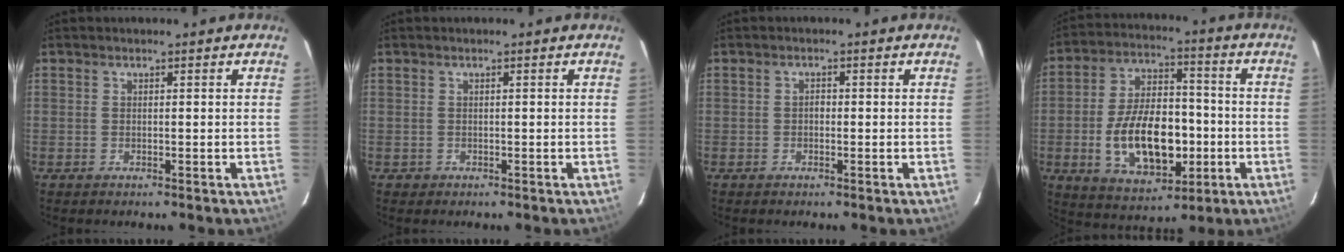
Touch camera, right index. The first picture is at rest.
{"total": 0.8, "force": [-0.3, 0.7, 0.0], "torque": [0.002, 0.002, -0.002]}
{"total": 0.9, "force": [-0.2, 0.7, 0.5], "torque": [-0.008, 0.005, -0.006]}
{"total": 16.8, "force": [-3.7, 9.2, 13.5], "torque": [-0.263, 0.009, -0.043]}